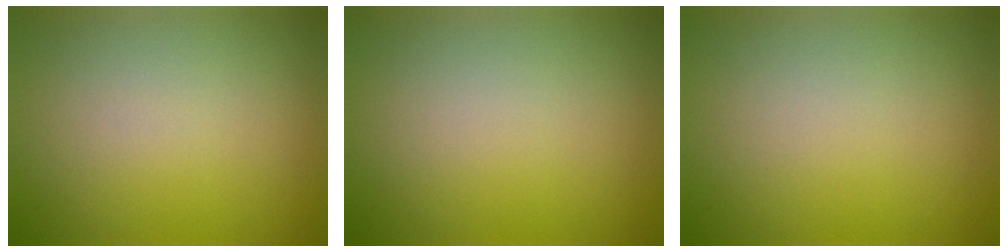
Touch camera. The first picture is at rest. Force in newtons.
{"total": 0.0}
{"total": 0.0}